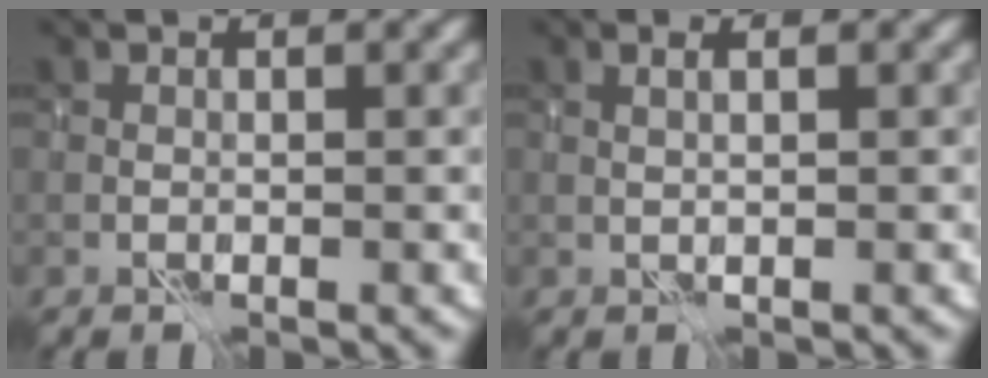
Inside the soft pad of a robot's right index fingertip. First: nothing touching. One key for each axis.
{"total": 1.0, "fx": 0.6, "fy": -0.2, "fz": 0.7, "tx": -0.016, "ty": 0.004, "tz": 0.012}